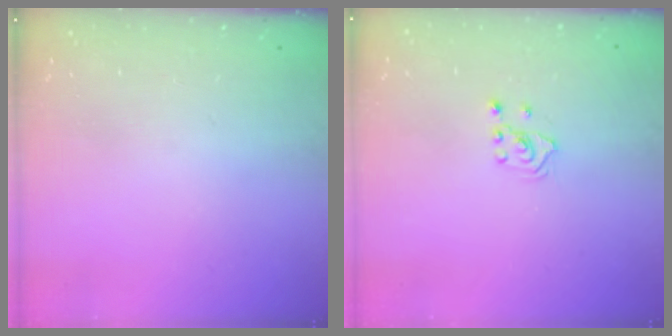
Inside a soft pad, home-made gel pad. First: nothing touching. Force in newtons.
{"total": 2.1, "press": 1.8, "slide": 0.9}